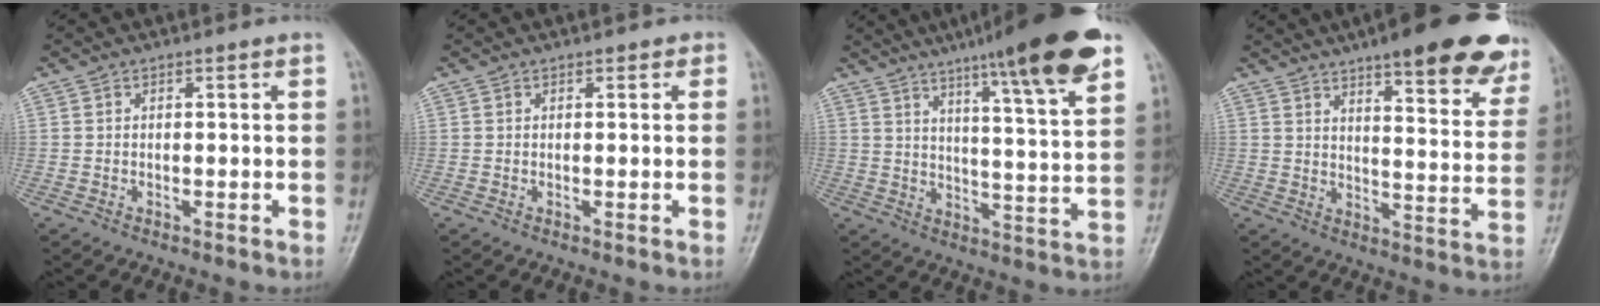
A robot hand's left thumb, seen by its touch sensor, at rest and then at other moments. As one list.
[{"total": 1.0, "force": [0.5, 0.8, 0.4], "torque": [0.010, 0.000, 0.001]}, {"total": 18.7, "force": [12.0, 1.8, 14.2], "torque": [-0.190, -0.049, 0.169]}, {"total": 22.5, "force": [15.8, 6.0, 14.9], "torque": [-0.154, -0.059, 0.196]}]